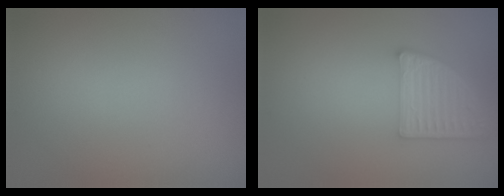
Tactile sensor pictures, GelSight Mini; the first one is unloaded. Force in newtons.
{"total": 4.5, "press": 3.4, "slide": 2.9}